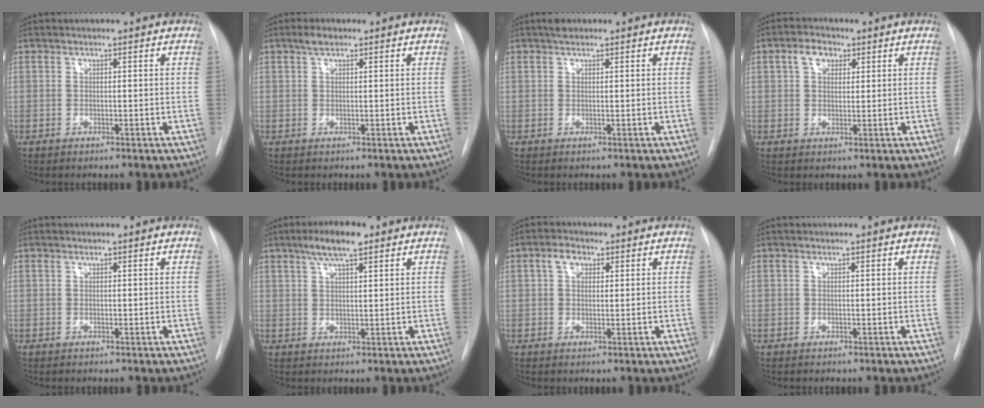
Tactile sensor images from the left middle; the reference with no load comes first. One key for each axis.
{"total": 1.6, "fx": 1.1, "fy": 0.7, "fz": 1.0, "tx": -0.019, "ty": 0.008, "tz": 0.019}
{"total": 1.4, "fx": 1.1, "fy": 0.5, "fz": 0.7, "tx": -0.015, "ty": 0.010, "tz": 0.019}
{"total": 3.8, "fx": 1.7, "fy": 2.5, "fz": 2.2, "tx": -0.044, "ty": 0.015, "tz": 0.032}
{"total": 0.0}
{"total": 5.7, "fx": 3.7, "fy": 1.2, "fz": 4.2, "tx": -0.080, "ty": 0.010, "tz": 0.063}
{"total": 2.9, "fx": 1.2, "fy": 1.9, "fz": 1.8, "tx": -0.037, "ty": 0.014, "tz": 0.022}
{"total": 0.0}